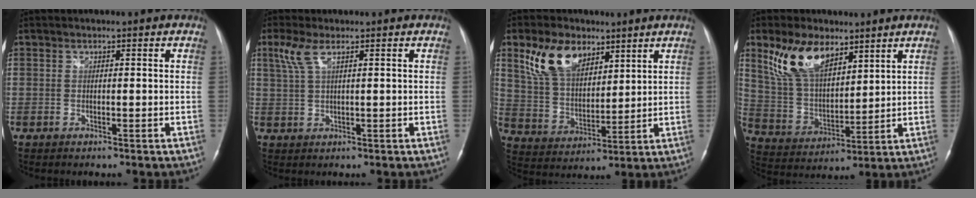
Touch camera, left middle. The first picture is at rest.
{"total": 3.6, "force": [1.9, 0.6, 3.0], "torque": [-0.081, 0.016, 0.046]}
{"total": 10.8, "force": [6.5, 6.1, 6.2], "torque": [-0.135, 0.019, 0.132]}
{"total": 11.6, "force": [7.4, 5.6, 7.1], "torque": [-0.154, 0.015, 0.153]}